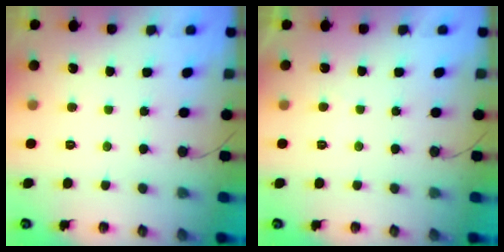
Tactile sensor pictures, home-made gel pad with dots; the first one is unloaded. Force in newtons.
{"total": 0.9, "press": 0.7, "slide": 0.6}